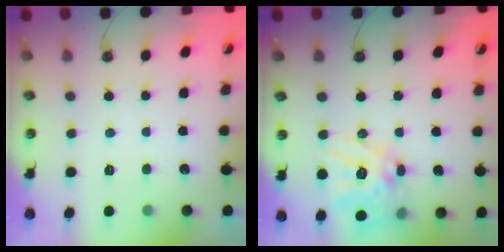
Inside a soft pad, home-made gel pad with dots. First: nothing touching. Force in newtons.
{"total": 17.3, "press": 17.1, "slide": 2.5}